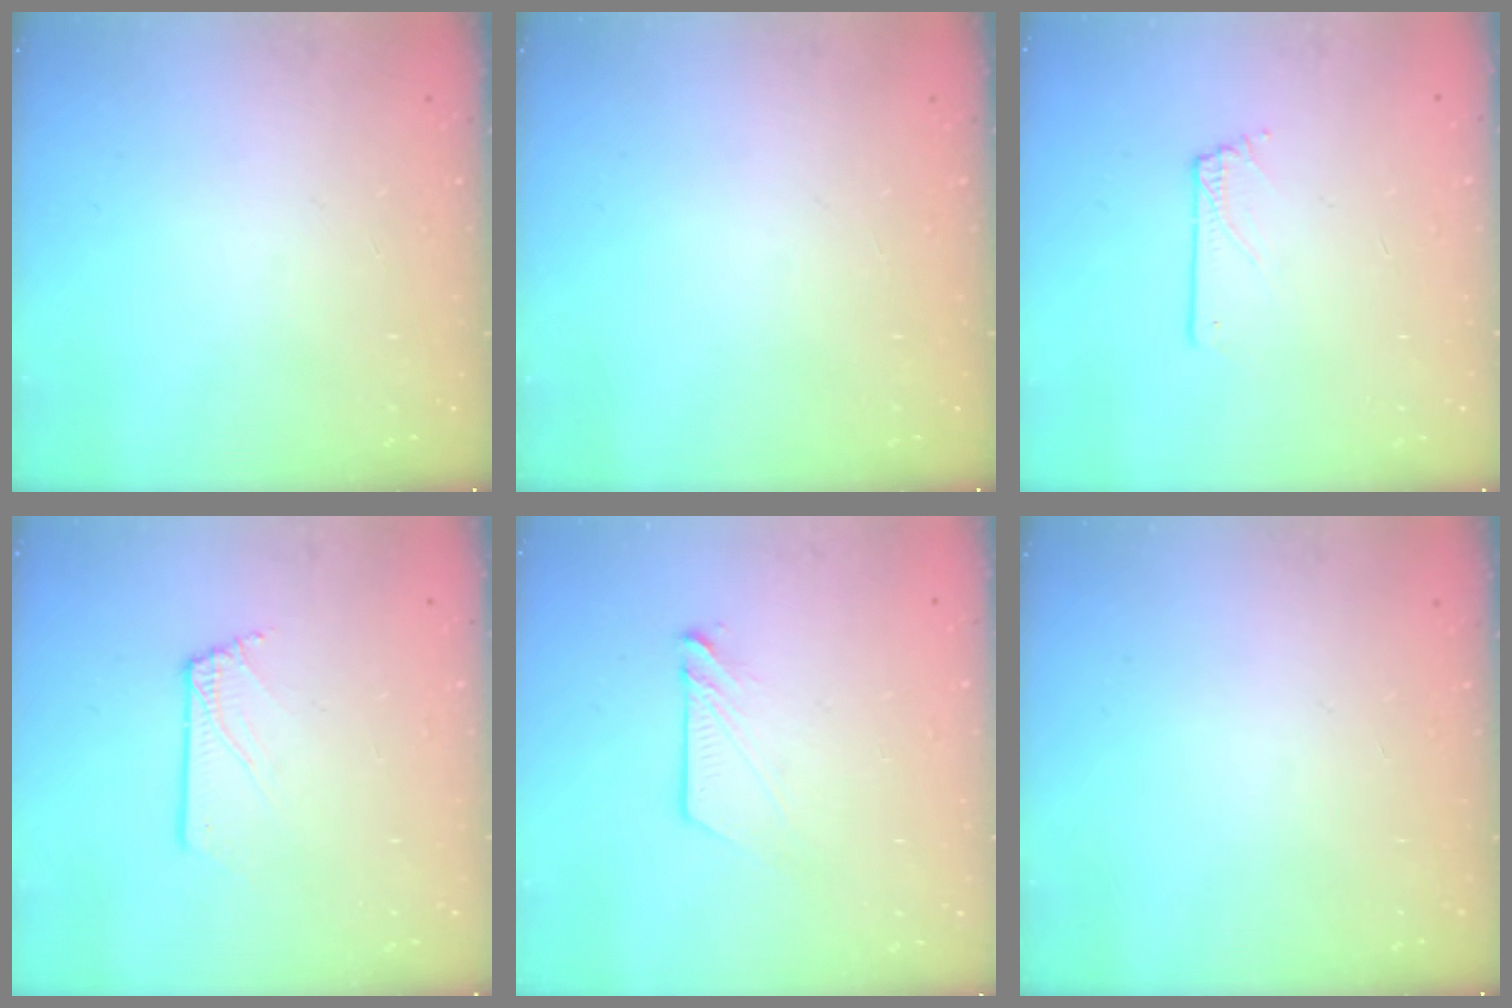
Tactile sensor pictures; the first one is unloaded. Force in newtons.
{"total": 0.0}
{"total": 0.7, "press": 0.7, "slide": 0.1}
{"total": 1.0, "press": 1.0, "slide": 0.1}
{"total": 5.6, "press": 5.6, "slide": 0.3}
{"total": 0.0}